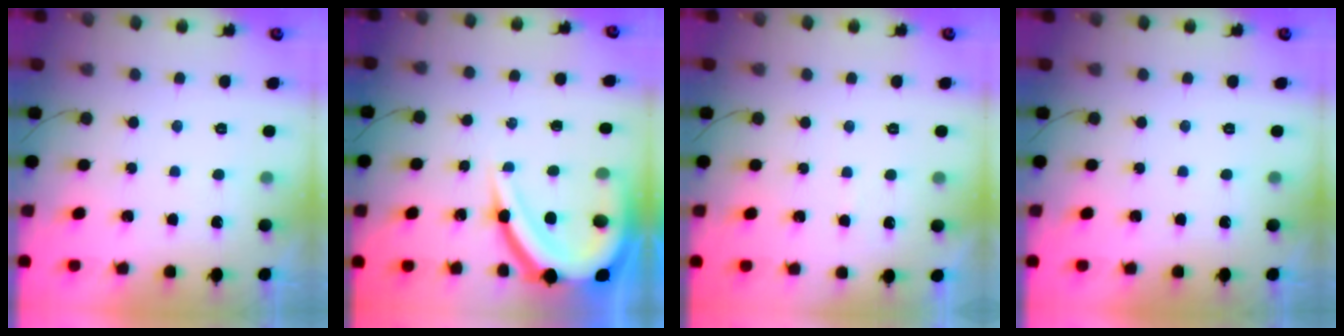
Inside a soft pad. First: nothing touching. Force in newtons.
{"total": 14.3, "press": 14.3, "slide": 1.3}
{"total": 3.1, "press": 3.0, "slide": 0.5}
{"total": 0.0}